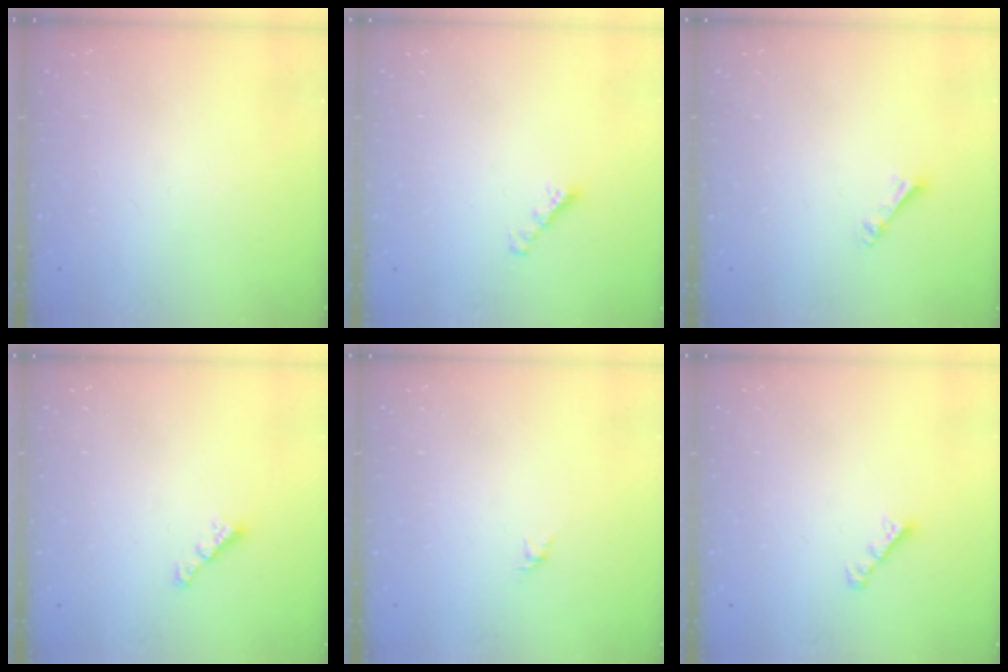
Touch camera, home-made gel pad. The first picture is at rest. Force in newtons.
{"total": 2.5, "press": 2.5, "slide": 0.5}
{"total": 2.4, "press": 2.4, "slide": 0.4}
{"total": 3.4, "press": 3.3, "slide": 0.6}
{"total": 1.6, "press": 1.5, "slide": 0.7}
{"total": 1.7, "press": 1.6, "slide": 0.5}